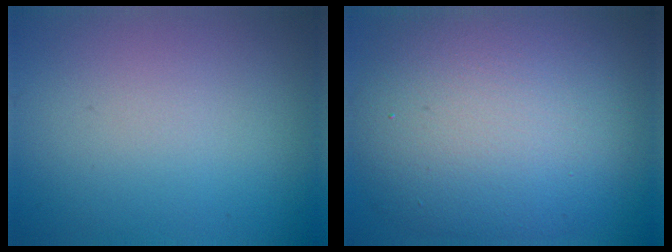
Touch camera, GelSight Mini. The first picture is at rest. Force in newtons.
{"total": 11.5, "press": 11.5, "slide": 0.3}